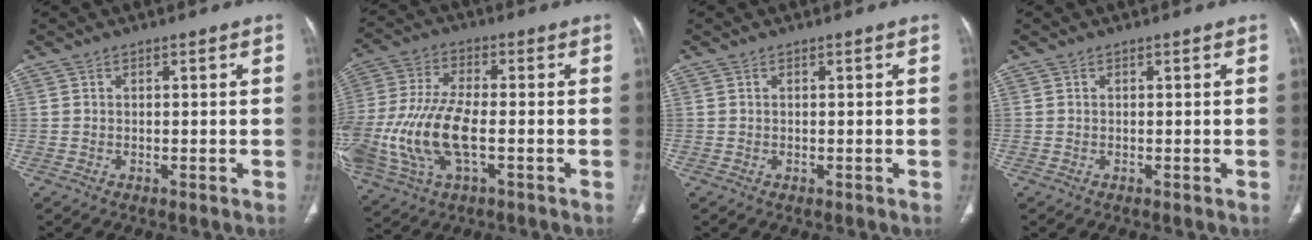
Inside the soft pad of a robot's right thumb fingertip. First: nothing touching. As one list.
[{"total": 17.9, "force": [-3.9, 8.3, 15.4], "torque": [-0.360, 0.005, -0.064]}, {"total": 0.0}, {"total": 0.0}]